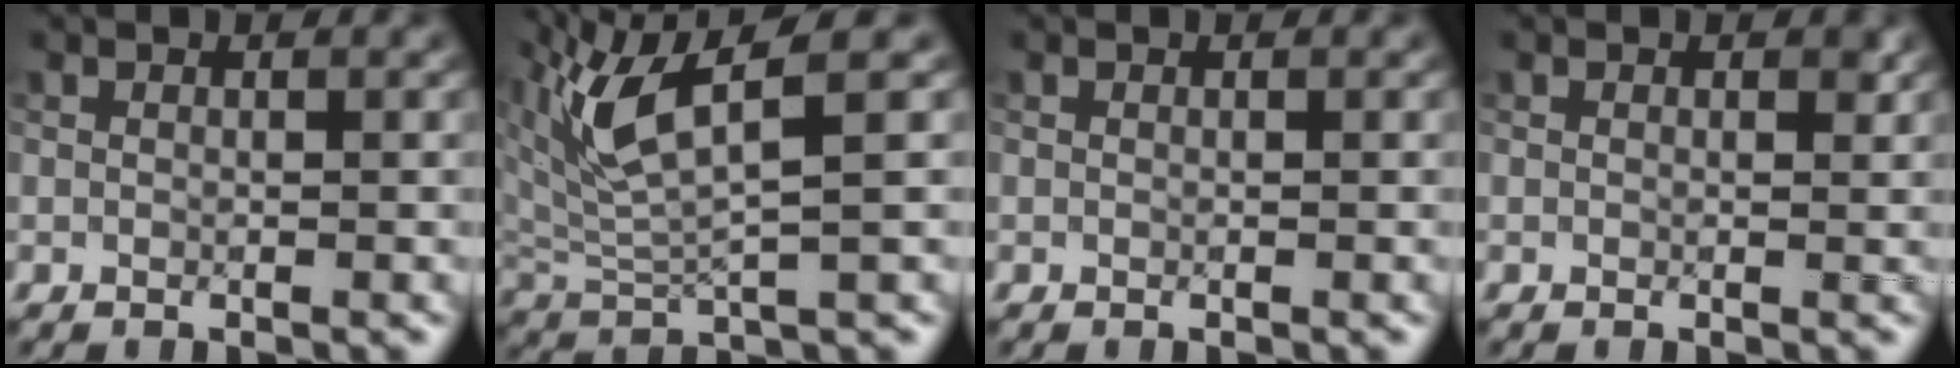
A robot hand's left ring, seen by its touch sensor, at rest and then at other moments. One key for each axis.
{"total": 6.7, "fx": 3.7, "fy": 1.5, "fz": 5.4, "tx": -0.131, "ty": 0.002, "tz": 0.077}
{"total": 0.0}
{"total": 0.8, "fx": 0.4, "fy": 0.5, "fz": 0.5, "tx": -0.002, "ty": -0.003, "tz": 0.006}